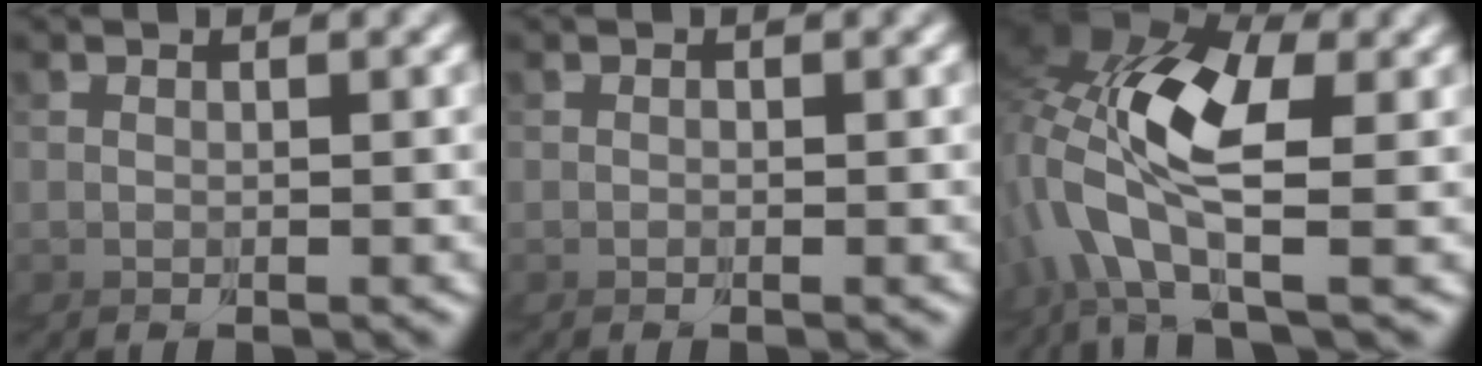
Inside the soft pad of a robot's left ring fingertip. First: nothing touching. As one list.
[{"total": 0.5, "force": [-0.3, 0.4, 0.1], "torque": [-0.005, -0.005, -0.003]}, {"total": 7.0, "force": [1.7, 3.8, 5.6], "torque": [-0.126, 0.023, 0.008]}]